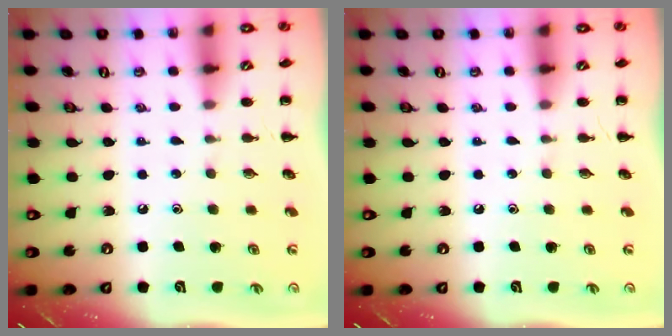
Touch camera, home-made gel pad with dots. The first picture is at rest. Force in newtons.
{"total": 0.0}